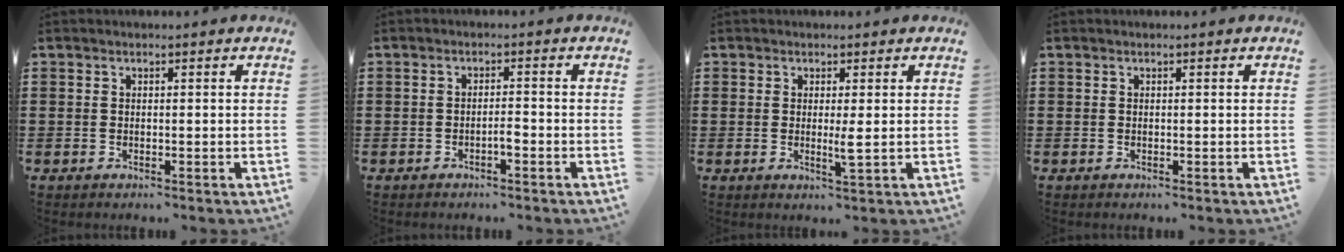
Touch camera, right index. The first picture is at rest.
{"total": 1.7, "force": [-1.0, 0.3, 1.4], "torque": [-0.027, -0.001, -0.018]}
{"total": 2.3, "force": [0.0, 0.1, 2.3], "torque": [-0.044, -0.006, 0.000]}
{"total": 0.0}